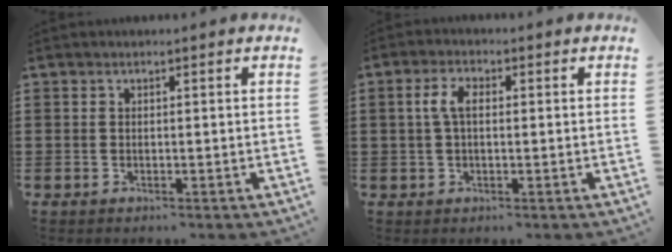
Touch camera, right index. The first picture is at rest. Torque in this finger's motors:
{"motor_torque": [0.53, -0.41, 0.36, 0.10]}